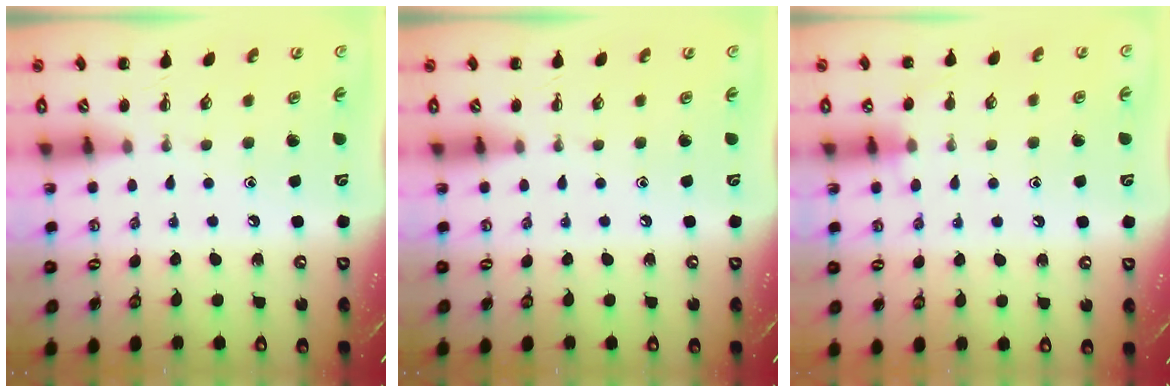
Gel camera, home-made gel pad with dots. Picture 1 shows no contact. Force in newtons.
{"total": 0.0}
{"total": 6.9, "press": 6.4, "slide": 2.7}